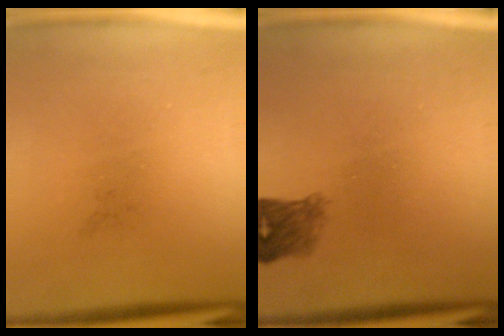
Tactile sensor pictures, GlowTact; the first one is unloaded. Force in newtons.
{"total": 2.9}